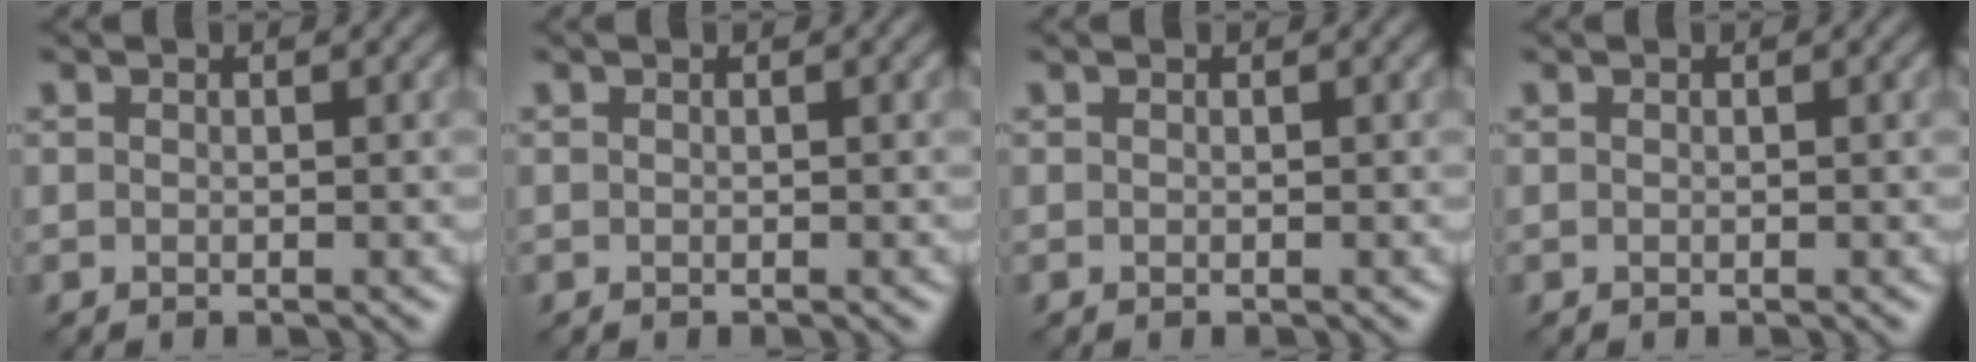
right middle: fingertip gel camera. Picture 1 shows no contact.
{"total": 0.0}
{"total": 0.0}
{"total": 0.0}